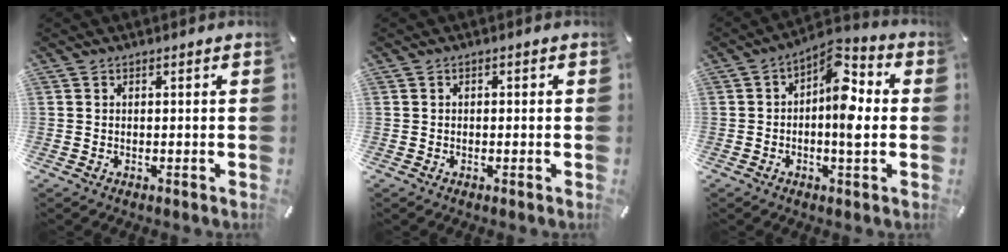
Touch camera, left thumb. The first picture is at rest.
{"total": 0.6, "force": [-0.3, 0.4, 0.2], "torque": [-0.003, 0.001, -0.007]}
{"total": 9.9, "force": [0.0, 4.5, 8.8], "torque": [-0.123, -0.003, 0.000]}